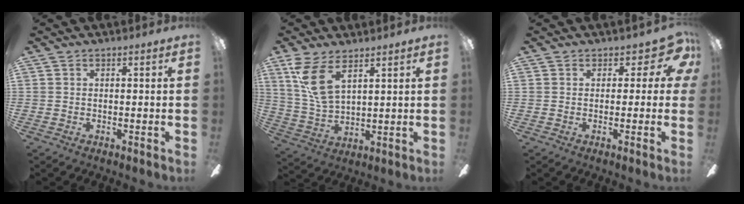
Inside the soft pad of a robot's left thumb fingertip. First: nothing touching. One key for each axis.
{"total": 11.3, "fx": 6.9, "fy": 4.9, "fz": 7.5, "tx": -0.164, "ty": -0.018, "tz": 0.132}
{"total": 6.1, "fx": 2.2, "fy": 3.7, "fz": 4.3, "tx": -0.041, "ty": -0.014, "tz": 0.036}